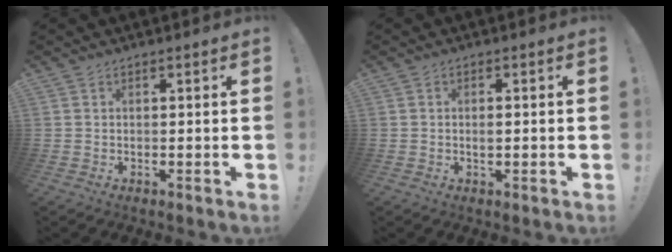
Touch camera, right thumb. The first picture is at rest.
{"total": 1.1, "force": [0.2, 0.4, 1.0], "torque": [-0.013, 0.000, 0.002]}